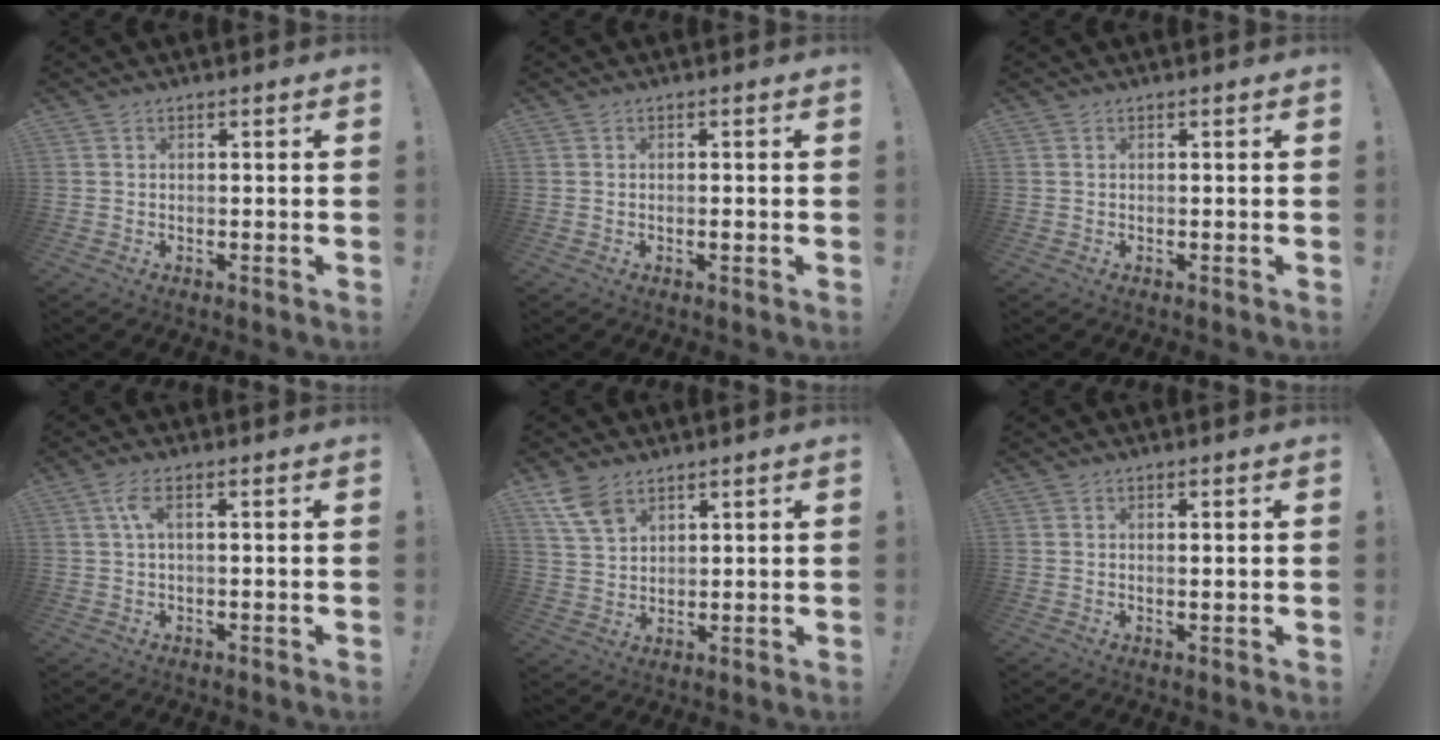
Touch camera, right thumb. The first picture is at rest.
{"total": 0.7, "force": [-0.4, 0.2, 0.6], "torque": [-0.004, -0.002, -0.008]}
{"total": 0.0}
{"total": 4.1, "force": [0.9, 0.9, 3.9], "torque": [-0.077, 0.001, 0.015]}
{"total": 7.8, "force": [5.2, 4.2, 4.1], "torque": [-0.068, -0.024, 0.103]}
{"total": 1.0, "force": [0.6, -0.1, 0.8], "torque": [-0.001, -0.007, 0.008]}